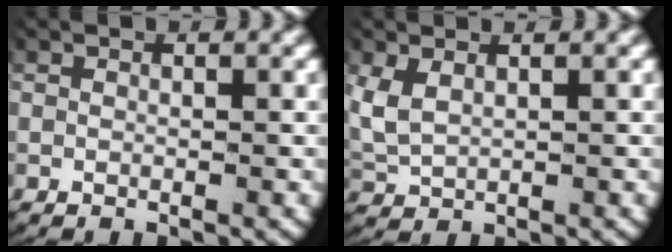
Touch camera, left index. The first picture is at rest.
{"total": 4.0, "force": [0.5, 3.4, 2.1], "torque": [-0.074, -0.015, 0.021]}